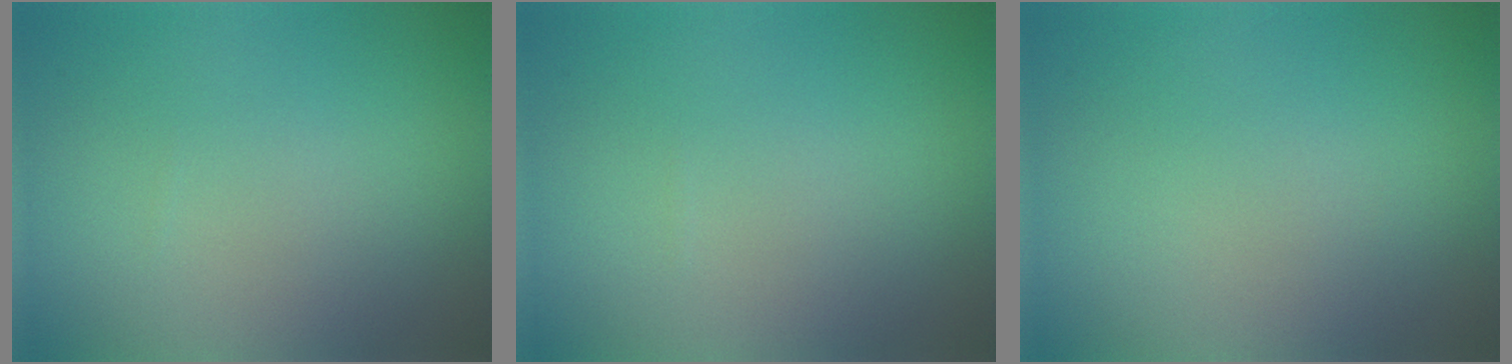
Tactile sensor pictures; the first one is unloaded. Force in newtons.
{"total": 0.0}
{"total": 0.0}